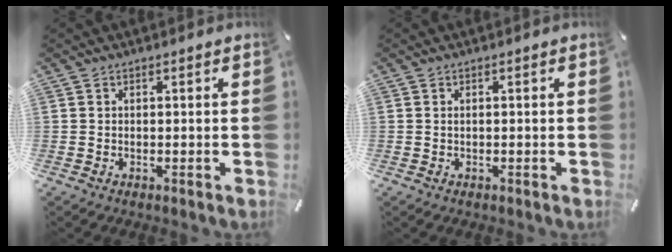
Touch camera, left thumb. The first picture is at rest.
{"total": 0.7, "force": [-0.1, 0.3, 0.6], "torque": [-0.013, -0.001, -0.002]}